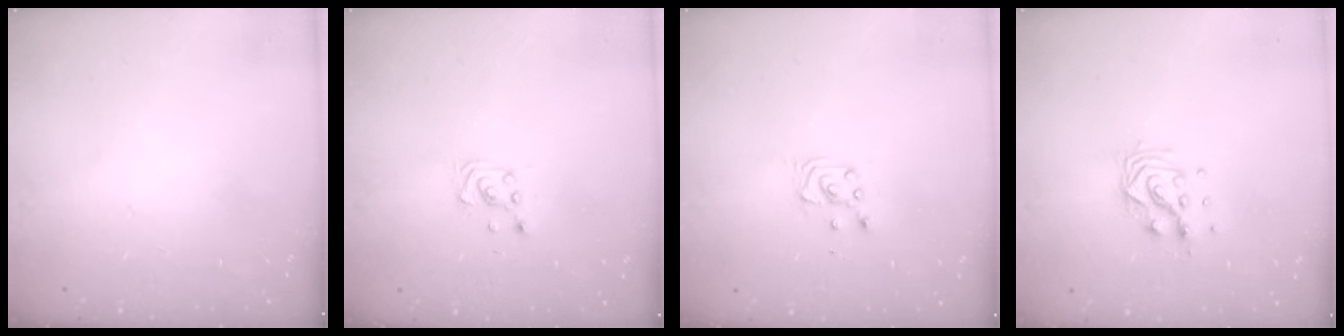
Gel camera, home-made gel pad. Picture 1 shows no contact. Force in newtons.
{"total": 4.4, "press": 4.2, "slide": 1.1}
{"total": 2.9, "press": 2.9, "slide": 0.4}
{"total": 9.6, "press": 9.5, "slide": 0.8}